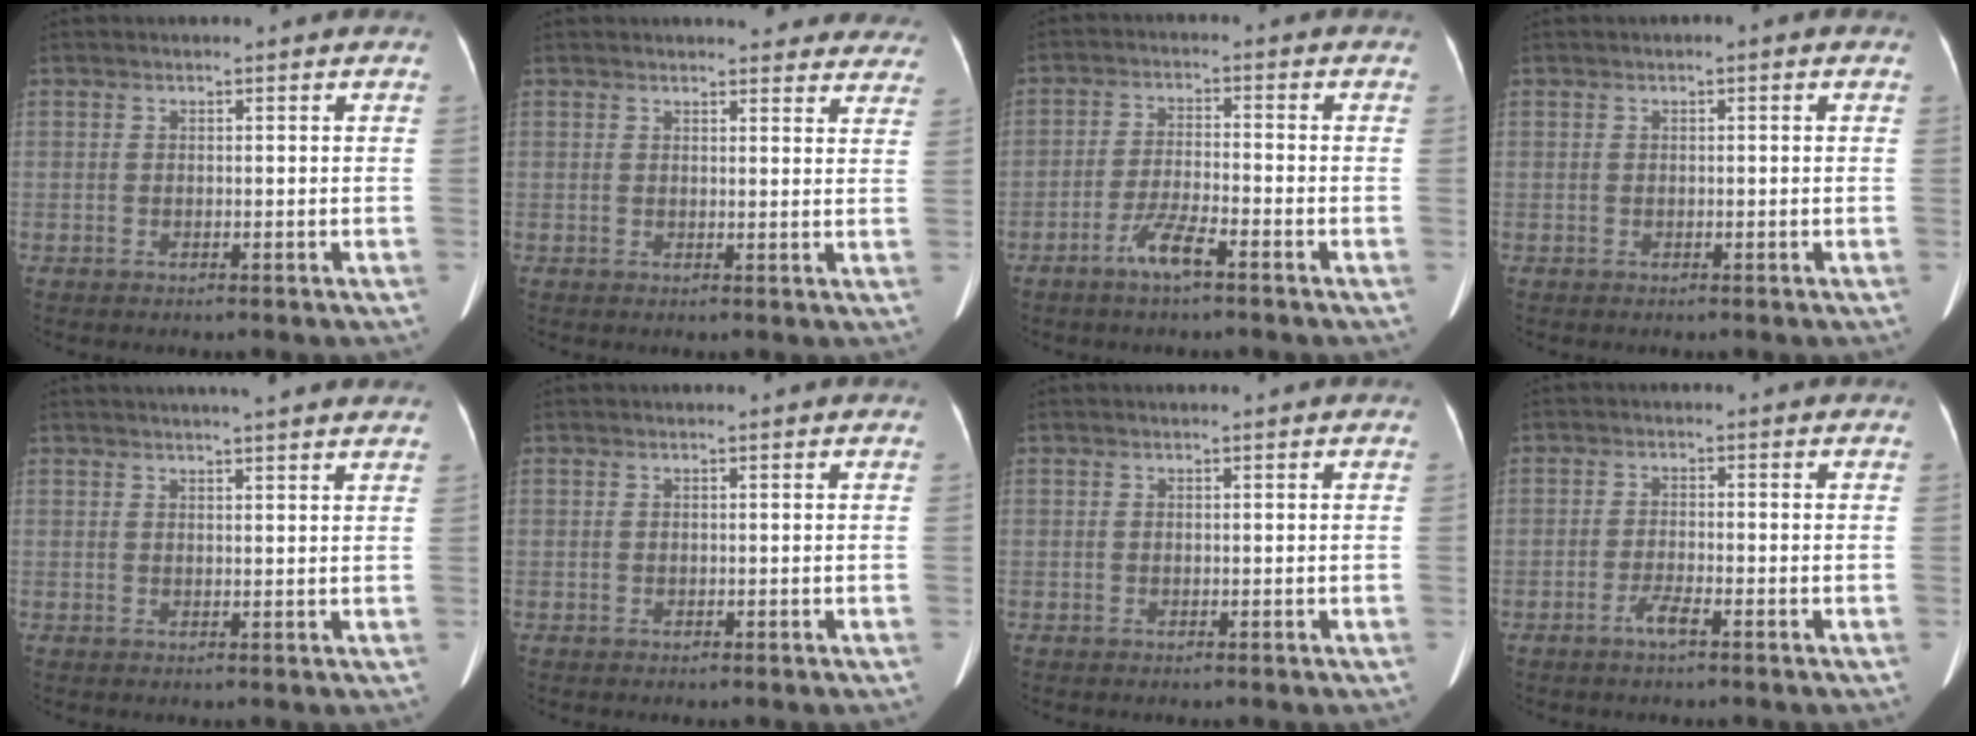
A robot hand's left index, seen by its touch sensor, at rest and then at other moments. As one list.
[{"total": 14.4, "force": [13.4, 3.6, 4.0], "torque": [-0.010, -0.015, 0.130]}, {"total": 4.9, "force": [-3.4, 0.3, 3.5], "torque": [-0.077, -0.006, -0.069]}, {"total": 0.5, "force": [-0.1, 0.2, 0.5], "torque": [-0.008, 0.002, -0.006]}, {"total": 10.1, "force": [8.8, 0.9, 4.9], "torque": [-0.064, 0.023, 0.095]}, {"total": 0.0}, {"total": 0.0}, {"total": 2.4, "force": [-1.7, 0.0, 1.6], "torque": [-0.040, -0.003, -0.036]}]